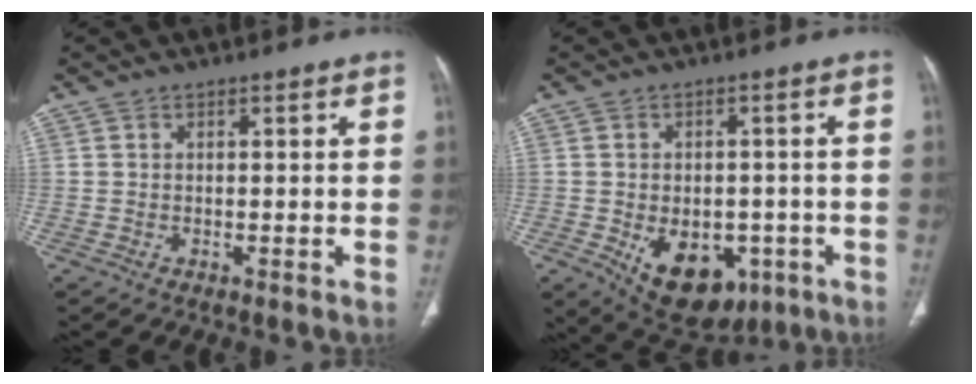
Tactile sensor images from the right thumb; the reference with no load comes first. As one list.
[{"total": 13.2, "force": [-4.9, 8.6, 8.6], "torque": [-0.099, 0.009, -0.051]}]